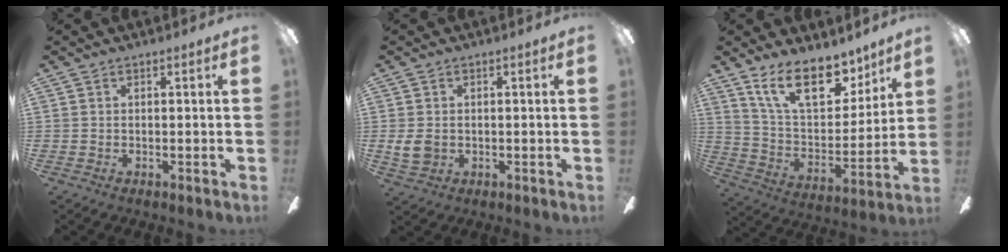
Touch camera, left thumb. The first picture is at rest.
{"total": 4.6, "force": [0.1, 3.7, 2.7], "torque": [-0.054, 0.001, 0.002]}
{"total": 18.4, "force": [12.5, 8.5, 10.6], "torque": [-0.178, -0.068, 0.224]}